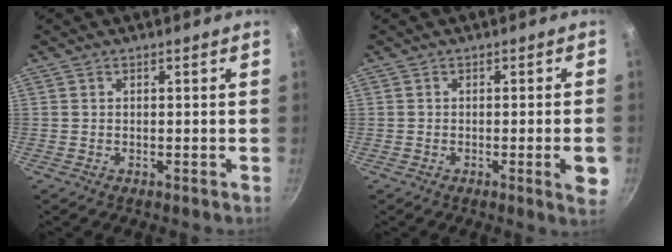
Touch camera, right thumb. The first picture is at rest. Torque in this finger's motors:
{"motor_torque": [0.99, 2.56, 1.27, -0.27, 0.11]}